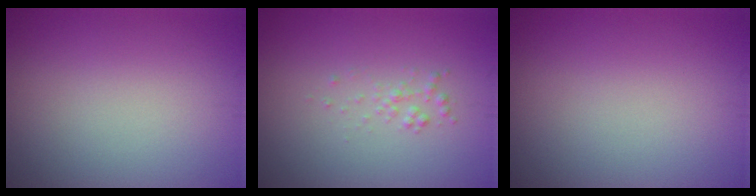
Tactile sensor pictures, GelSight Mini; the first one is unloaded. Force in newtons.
{"total": 0.9, "press": 0.9, "slide": 0.0}
{"total": 0.0}